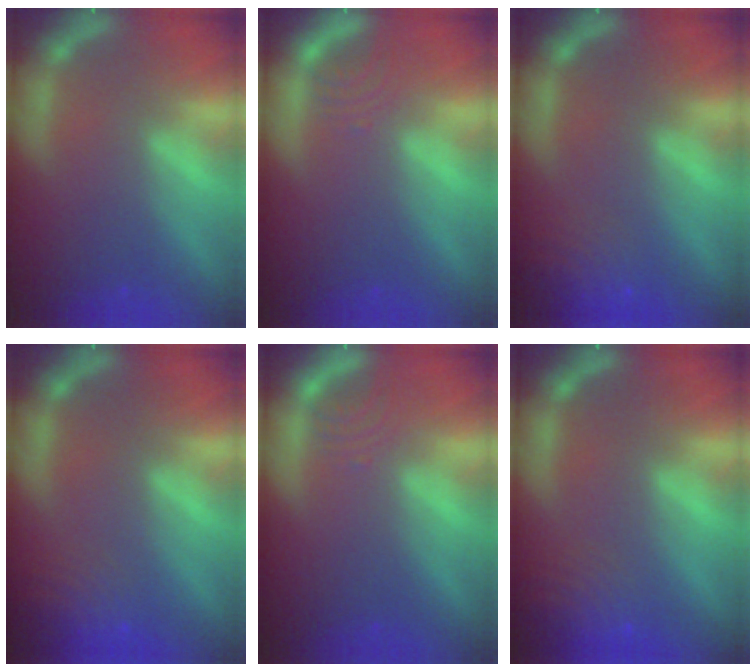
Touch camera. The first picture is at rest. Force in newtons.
{"total": 2.0}
{"total": 6.5}
{"total": 7.0}
{"total": 2.0}
{"total": 8.0}